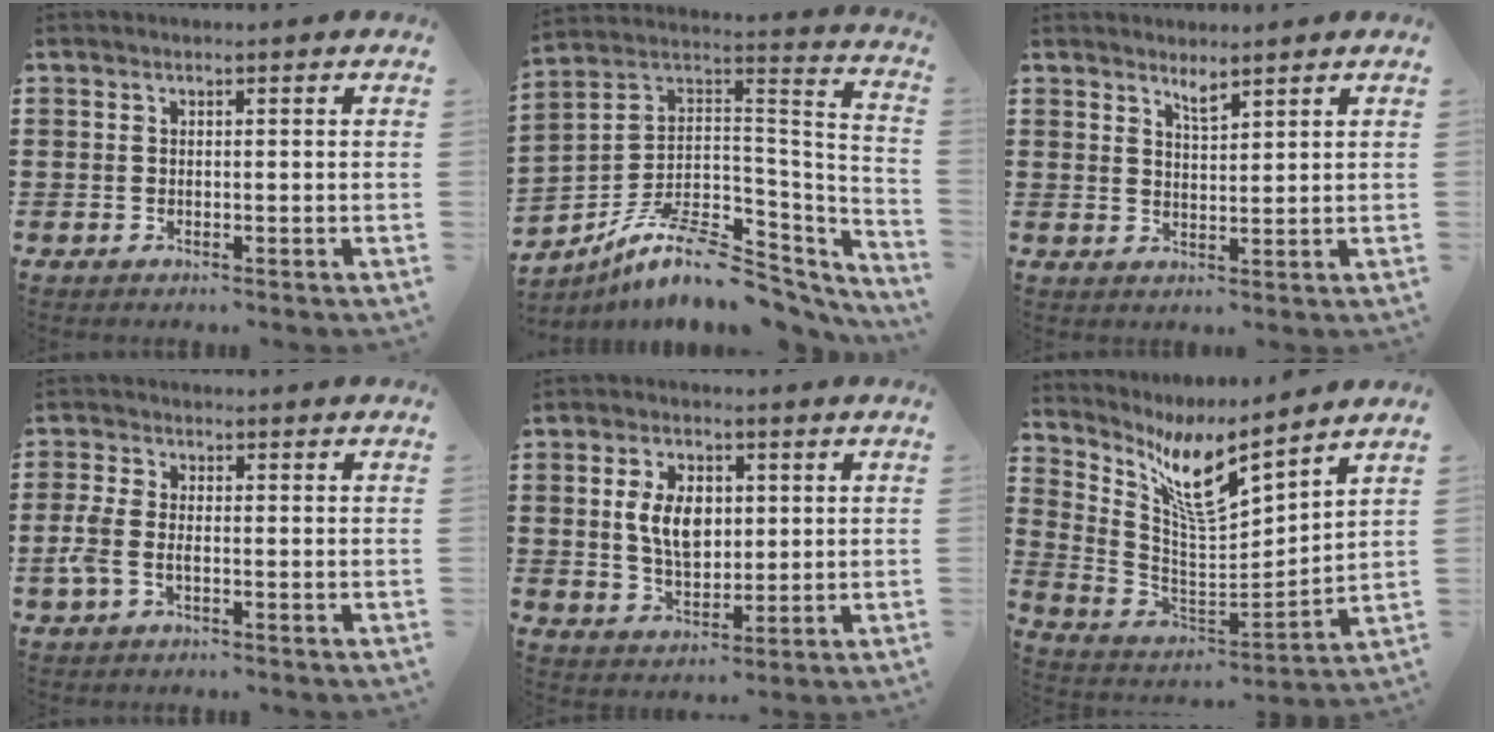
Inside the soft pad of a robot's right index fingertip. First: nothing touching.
{"total": 10.1, "force": [-6.8, 3.7, 6.5], "torque": [-0.130, 0.008, -0.130]}
{"total": 2.3, "force": [2.1, 0.3, 0.8], "torque": [-0.020, 0.003, 0.038]}
{"total": 3.5, "force": [-1.2, 1.6, 2.9], "torque": [-0.078, -0.008, -0.029]}
{"total": 7.1, "force": [1.1, 4.4, 5.4], "torque": [-0.122, 0.008, 0.012]}
{"total": 9.2, "force": [6.4, 1.9, 6.3], "torque": [-0.147, -0.027, 0.112]}